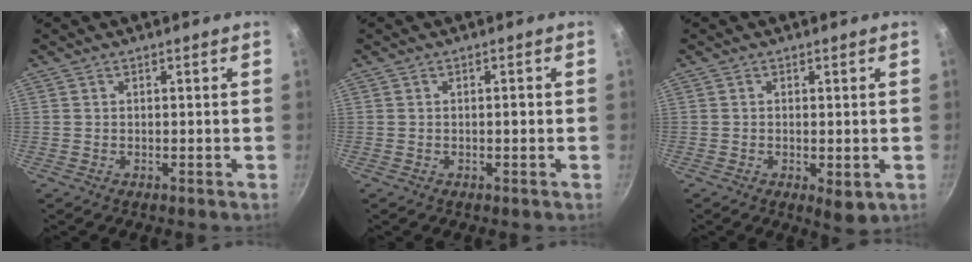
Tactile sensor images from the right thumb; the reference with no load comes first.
{"total": 0.9, "force": [-0.2, 0.4, 0.8], "torque": [-0.012, 0.005, -0.003]}
{"total": 3.5, "force": [-0.7, 1.5, 3.1], "torque": [-0.048, -0.014, -0.008]}